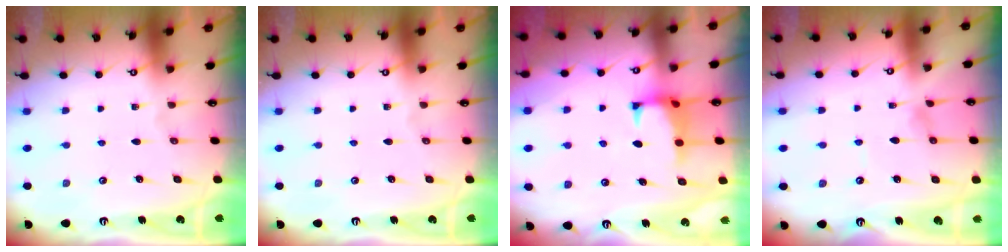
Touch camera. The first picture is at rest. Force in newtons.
{"total": 0.0}
{"total": 1.6, "press": 1.5, "slide": 0.6}
{"total": 0.9, "press": 0.9, "slide": 0.3}